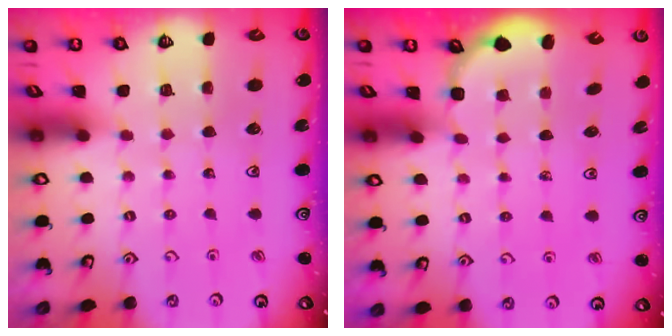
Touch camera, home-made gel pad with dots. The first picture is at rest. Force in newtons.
{"total": 2.6, "press": 2.2, "slide": 1.5}